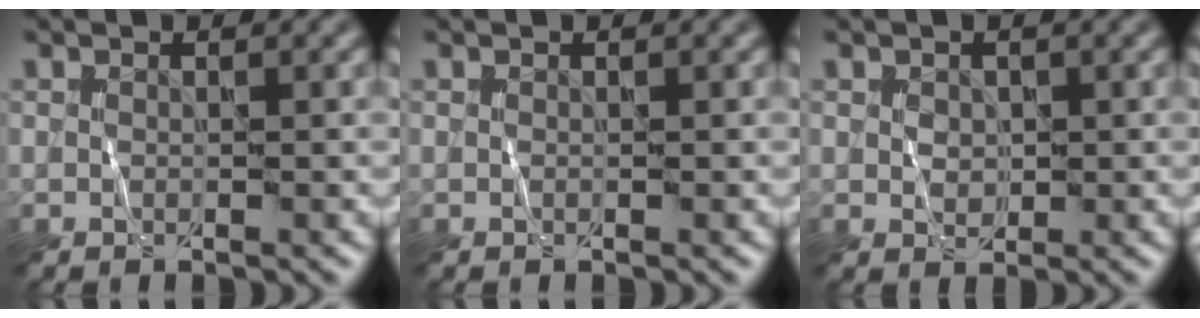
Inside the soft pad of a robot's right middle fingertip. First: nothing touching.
{"total": 0.0}
{"total": 1.0, "force": [0.5, 0.9, 0.2], "torque": [-0.002, 0.003, 0.012]}